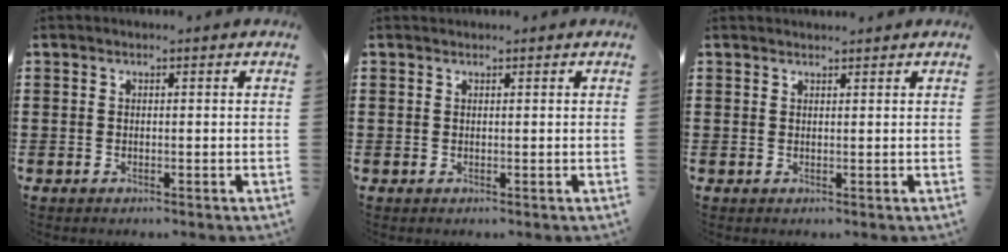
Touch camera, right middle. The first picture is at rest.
{"total": 0.0}
{"total": 1.0, "force": [1.0, 0.0, 0.0], "torque": [-0.002, -0.001, 0.018]}